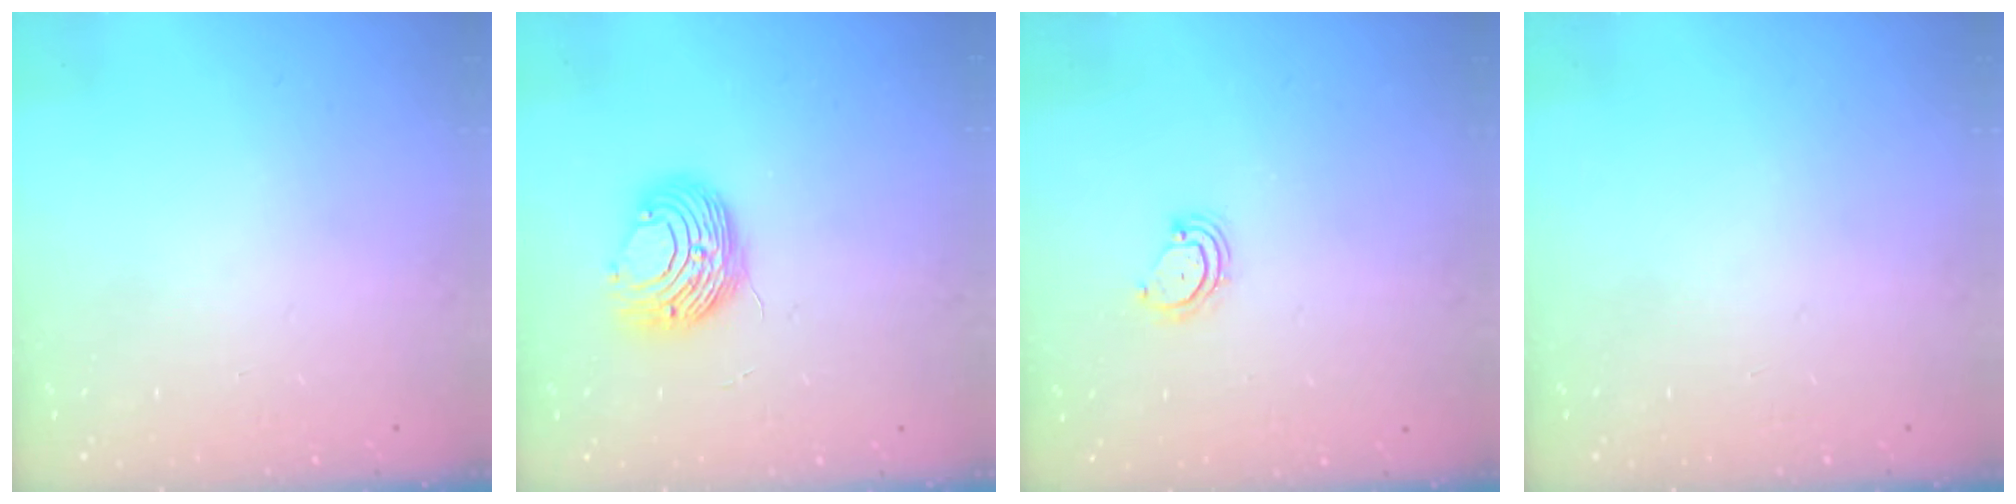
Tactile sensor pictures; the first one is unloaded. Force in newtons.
{"total": 10.1, "press": 10.1, "slide": 0.7}
{"total": 3.4, "press": 3.3, "slide": 0.7}
{"total": 0.0}